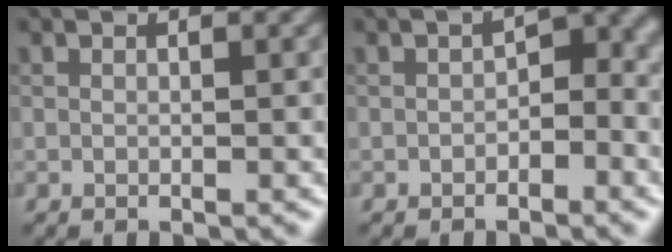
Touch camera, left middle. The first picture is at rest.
{"total": 3.0, "force": [-0.8, 1.8, 2.3], "torque": [-0.024, 0.006, -0.017]}